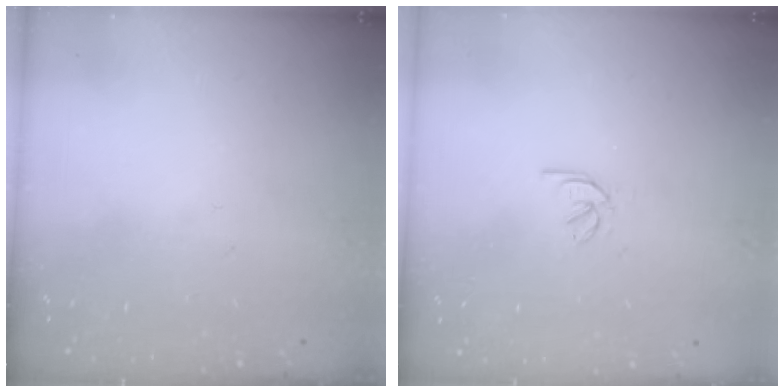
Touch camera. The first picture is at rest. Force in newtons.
{"total": 2.3, "press": 2.2, "slide": 0.5}